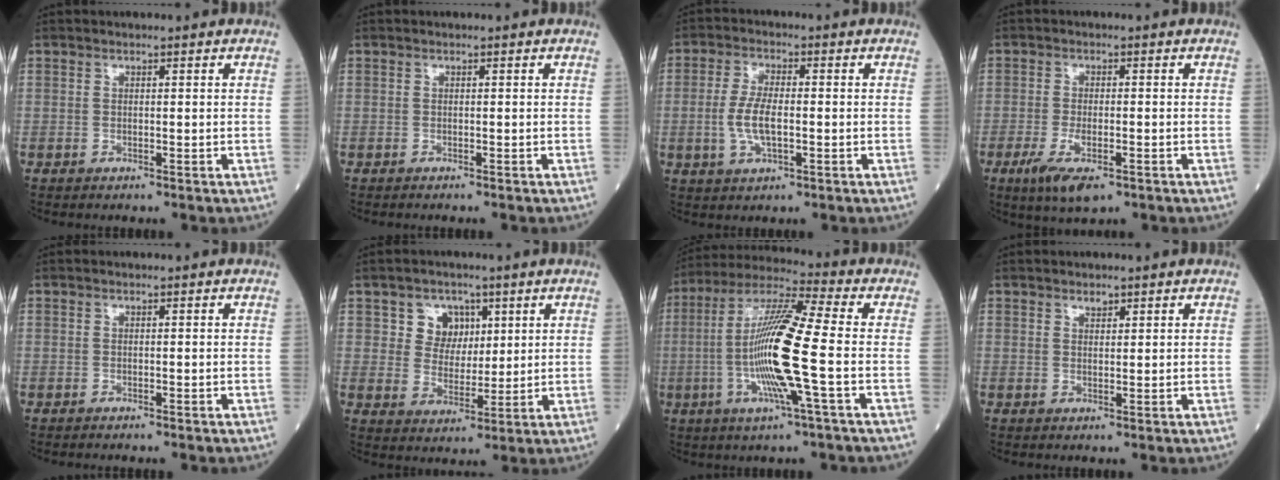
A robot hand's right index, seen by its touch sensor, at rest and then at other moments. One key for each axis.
{"total": 1.2, "fx": -1.1, "fy": 0.0, "fz": 0.5, "tx": -0.003, "ty": 0.001, "tz": -0.015}
{"total": 6.2, "fx": -0.9, "fy": 2.3, "fz": 5.7, "tx": -0.120, "ty": 0.002, "tz": -0.017}
{"total": 6.1, "fx": -3.1, "fy": 1.8, "fz": 5.0, "tx": -0.095, "ty": -0.012, "tz": -0.047}
{"total": 1.1, "fx": -1.0, "fy": 0.0, "fz": 0.5, "tx": -0.001, "ty": 0.001, "tz": -0.014}
{"total": 5.7, "fx": 2.6, "fy": 4.8, "fz": 1.6, "tx": -0.026, "ty": 0.010, "tz": 0.047}
{"total": 15.2, "fx": -2.6, "fy": -0.1, "fz": 15.0, "tx": -0.297, "ty": -0.005, "tz": -0.061}
{"total": 1.2, "fx": 0.9, "fy": 0.5, "fz": 0.5, "tx": -0.009, "ty": -0.005, "tz": 0.014}